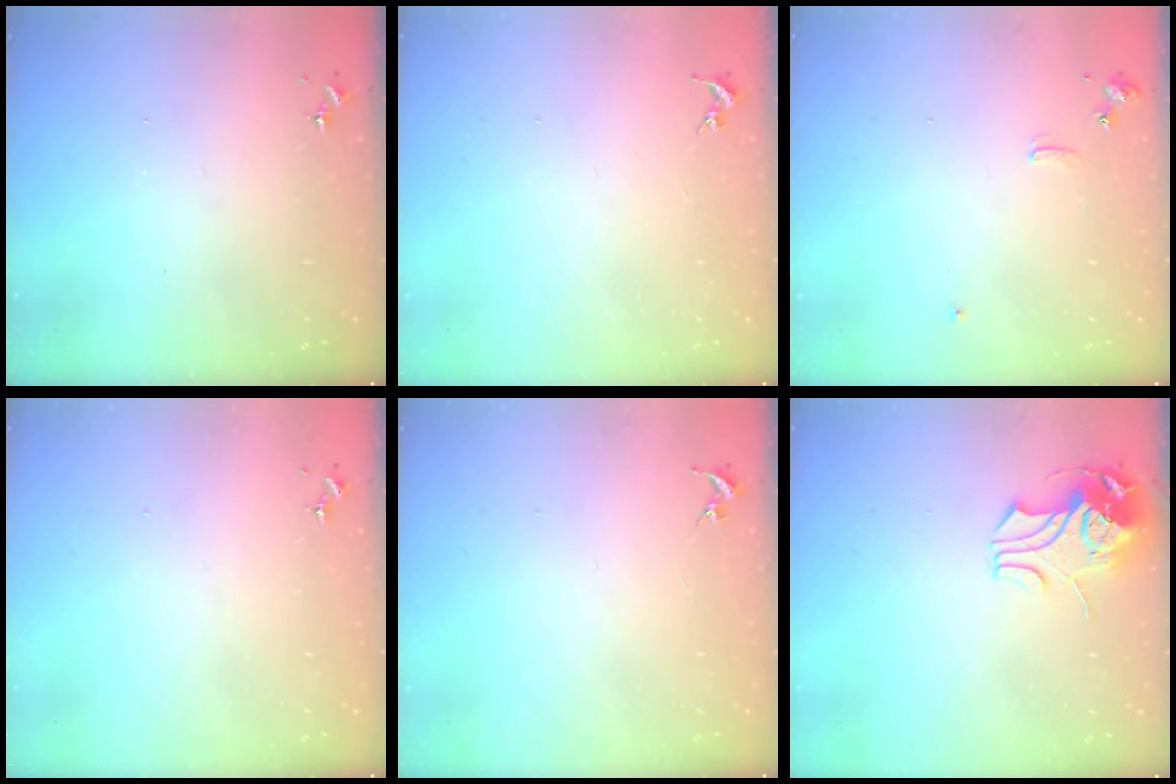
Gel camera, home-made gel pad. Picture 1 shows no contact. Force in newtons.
{"total": 0.0}
{"total": 5.7, "press": 5.6, "slide": 0.7}
{"total": 0.0}
{"total": 0.0}
{"total": 9.6, "press": 9.5, "slide": 1.3}